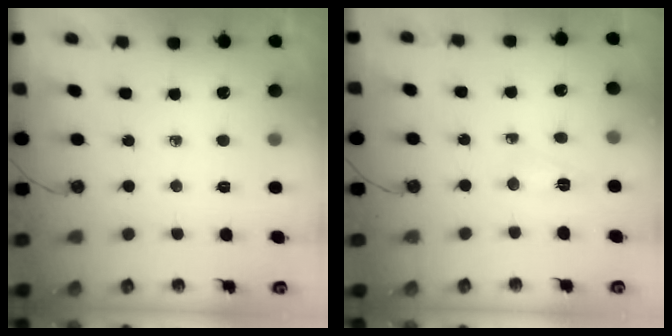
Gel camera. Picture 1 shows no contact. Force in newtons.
{"total": 2.9, "press": 2.8, "slide": 0.5}